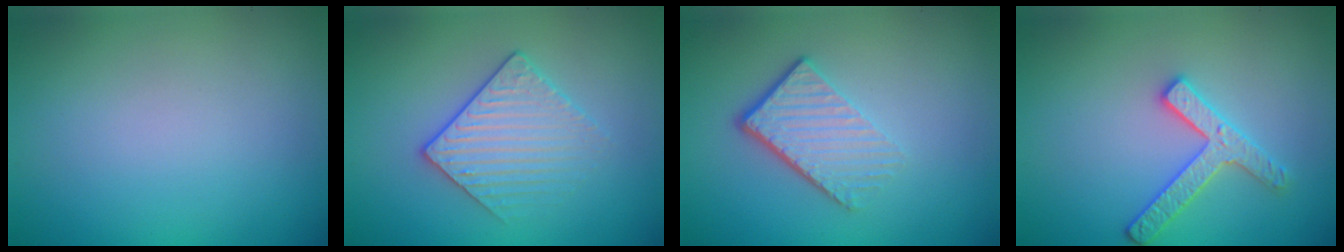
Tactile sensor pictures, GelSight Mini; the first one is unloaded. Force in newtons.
{"total": 3.1, "press": 2.9, "slide": 1.2}
{"total": 4.2, "press": 2.8, "slide": 3.1}
{"total": 2.9, "press": 2.8, "slide": 0.6}